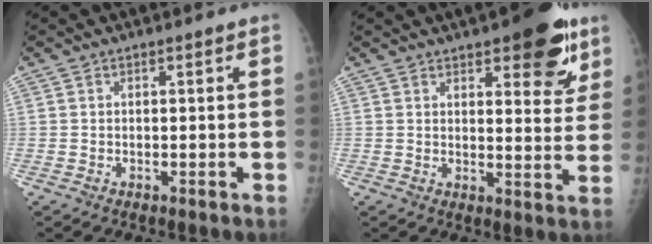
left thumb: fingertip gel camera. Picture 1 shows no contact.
{"total": 12.5, "force": [7.3, 4.7, 9.0], "torque": [-0.072, -0.032, 0.092]}